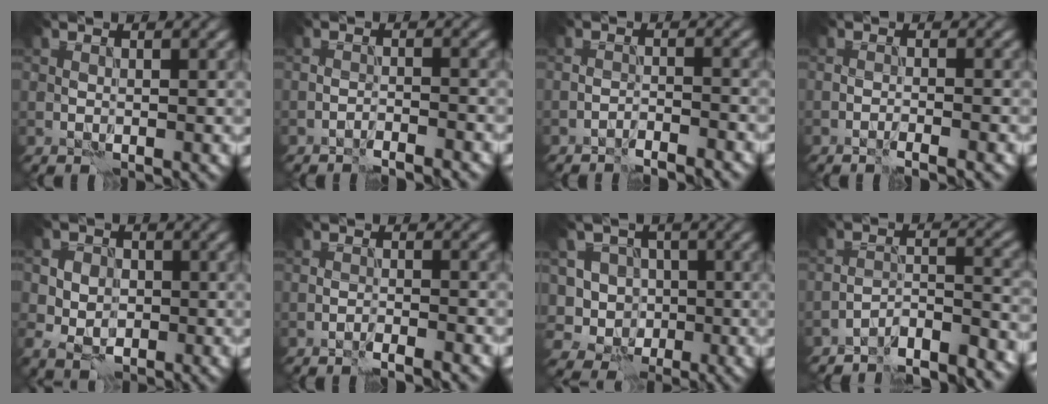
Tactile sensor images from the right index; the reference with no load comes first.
{"total": 2.2, "force": [-2.2, -0.3, 0.3], "torque": [0.001, 0.005, -0.039]}
{"total": 2.6, "force": [-2.6, -0.3, 0.5], "torque": [-0.001, 0.005, -0.046]}
{"total": 1.6, "force": [-1.4, -0.4, 0.8], "torque": [-0.011, 0.004, -0.029]}
{"total": 4.5, "force": [-0.2, 3.9, 2.1], "torque": [-0.019, 0.018, -0.031]}
{"total": 1.9, "force": [-1.7, -0.4, 0.6], "torque": [-0.010, 0.005, -0.034]}
{"total": 5.4, "force": [-1.2, 5.0, 1.5], "torque": [-0.006, 0.019, -0.049]}
{"total": 7.5, "force": [-6.9, 1.1, 2.7], "torque": [-0.035, -0.001, -0.114]}